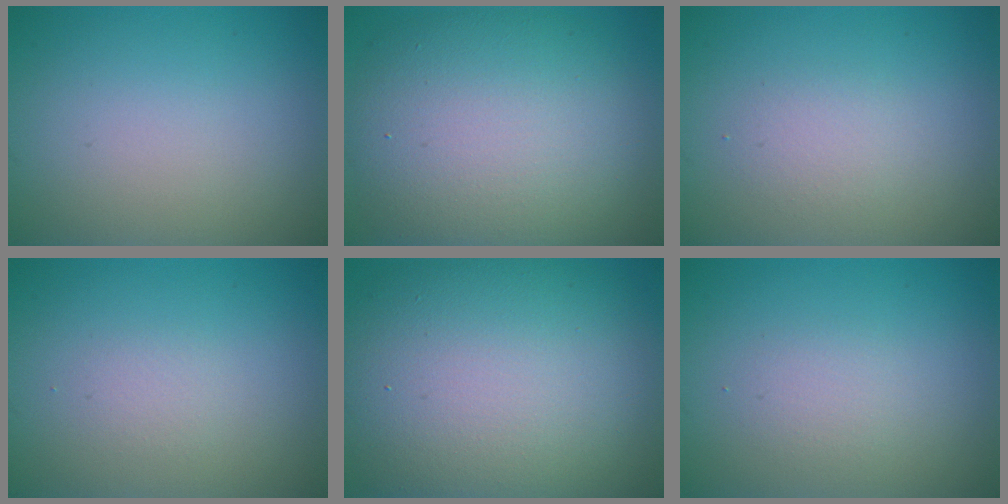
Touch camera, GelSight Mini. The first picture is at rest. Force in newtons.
{"total": 11.3, "press": 11.3, "slide": 0.6}
{"total": 1.5, "press": 1.5, "slide": 0.2}
{"total": 1.0, "press": 1.0, "slide": 0.1}
{"total": 14.5, "press": 14.5, "slide": 0.8}
{"total": 1.4, "press": 1.4, "slide": 0.1}